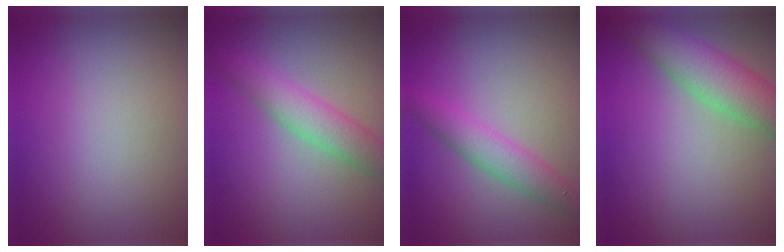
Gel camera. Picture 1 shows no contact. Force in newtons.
{"total": 3.9, "press": 3.9, "slide": 0.0}
{"total": 3.0, "press": 3.0, "slide": 0.1}
{"total": 6.0, "press": 6.0, "slide": 0.4}